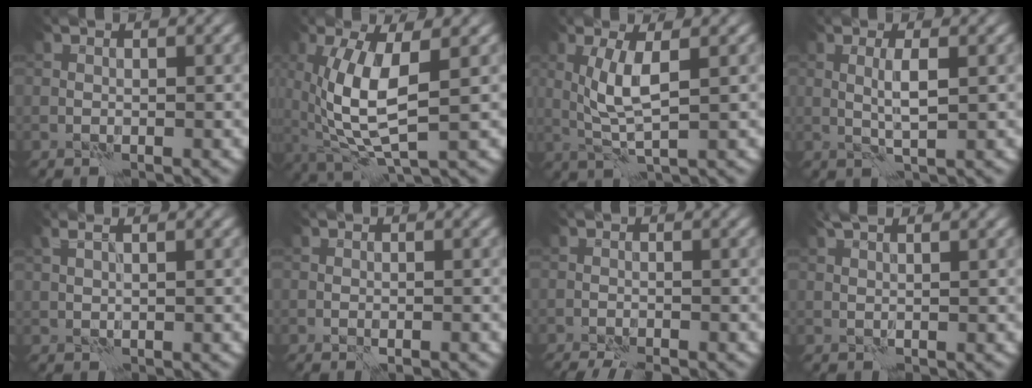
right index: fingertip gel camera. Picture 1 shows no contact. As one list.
[{"total": 7.2, "force": [0.5, 2.4, 6.7], "torque": [-0.147, -0.003, 0.016]}, {"total": 4.0, "force": [0.7, 1.1, 3.8], "torque": [-0.081, 0.005, 0.017]}, {"total": 2.2, "force": [0.4, 0.3, 2.1], "torque": [-0.043, 0.005, 0.008]}, {"total": 1.5, "force": [0.9, 0.4, 1.1], "torque": [-0.021, 0.002, 0.017]}, {"total": 1.2, "force": [-0.8, 0.2, 0.9], "torque": [-0.009, 0.001, -0.012]}, {"total": 3.6, "force": [-3.2, 0.6, 1.4], "torque": [-0.021, -0.003, -0.049]}, {"total": 2.1, "force": [1.7, 0.4, 1.2], "torque": [-0.018, 0.001, 0.021]}]